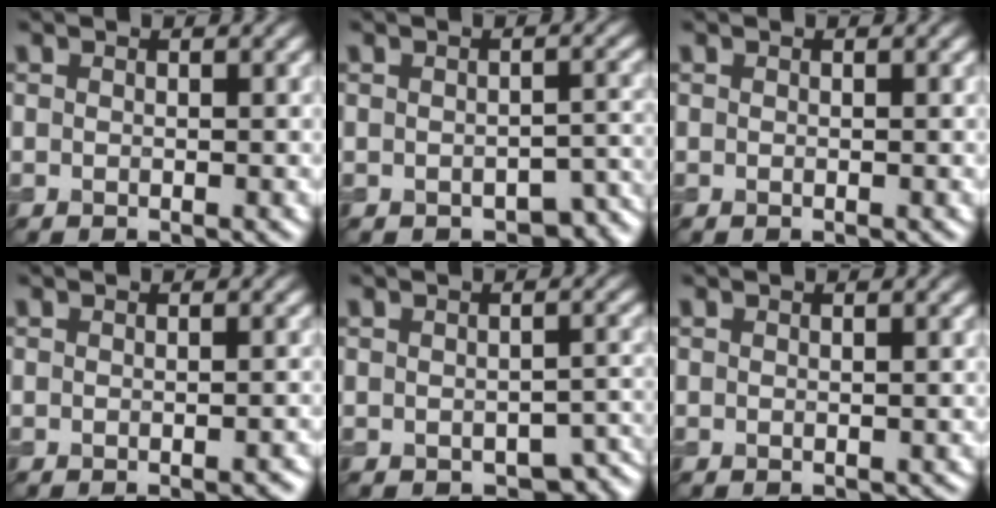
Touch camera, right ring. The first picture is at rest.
{"total": 3.4, "force": [-2.1, 1.8, 1.9], "torque": [-0.010, -0.010, -0.021]}
{"total": 0.0}
{"total": 1.3, "force": [-0.8, 0.3, 1.0], "torque": [-0.011, -0.002, -0.008]}
{"total": 4.1, "force": [-2.0, 2.4, 2.6], "torque": [-0.020, -0.017, -0.019]}
{"total": 0.0}